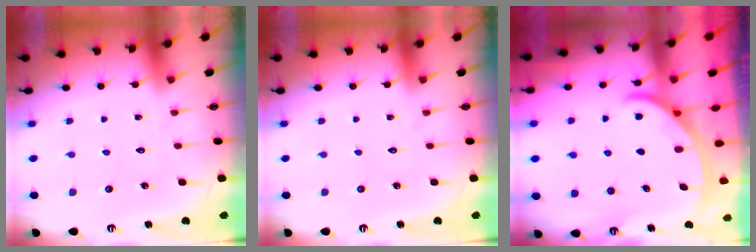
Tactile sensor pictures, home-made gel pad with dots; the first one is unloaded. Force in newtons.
{"total": 0.0}
{"total": 2.8, "press": 2.8, "slide": 0.4}